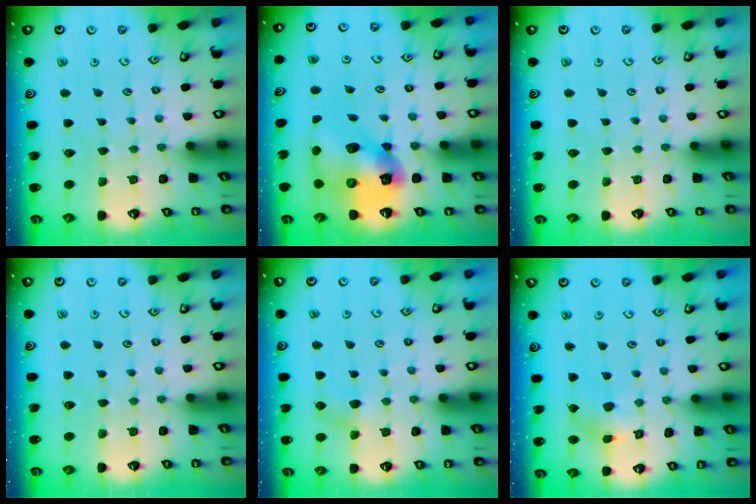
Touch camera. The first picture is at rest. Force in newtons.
{"total": 14.9, "press": 14.7, "slide": 2.2}
{"total": 0.0}
{"total": 0.0}
{"total": 4.5, "press": 4.5, "slide": 0.4}
{"total": 4.6, "press": 4.6, "slide": 0.5}